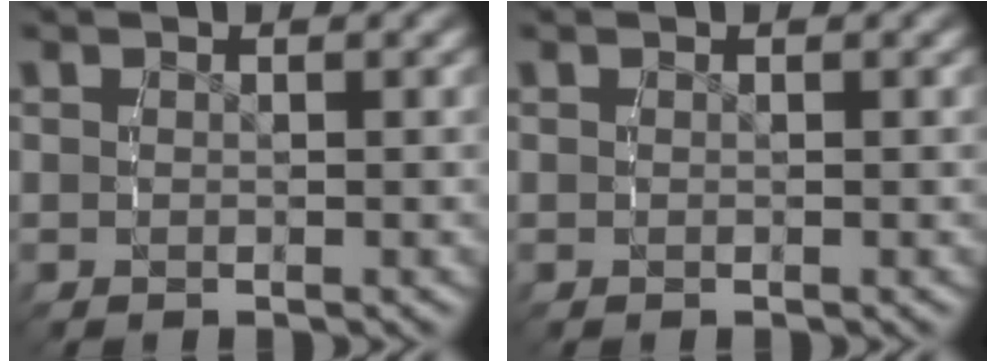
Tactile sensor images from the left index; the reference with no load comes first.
{"total": 0.0}